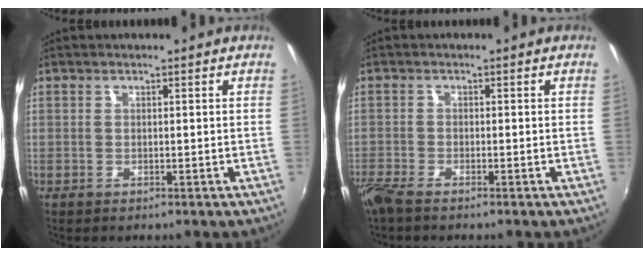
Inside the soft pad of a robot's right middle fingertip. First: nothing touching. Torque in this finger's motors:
{"motor_torque": [1.07, -1.07, 0.62, 0.21]}